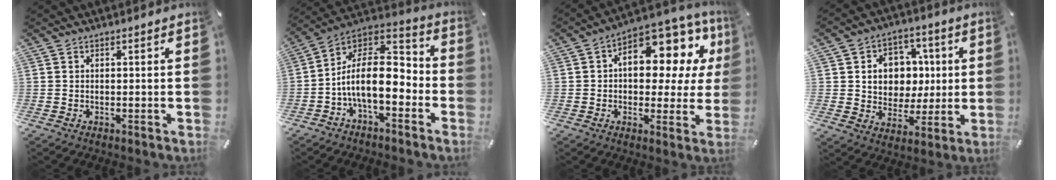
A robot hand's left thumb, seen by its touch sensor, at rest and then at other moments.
{"total": 15.4, "force": [-4.1, 8.5, 12.2], "torque": [-0.225, 0.007, -0.068]}
{"total": 13.5, "force": [4.7, 7.9, 9.9], "torque": [-0.127, -0.041, 0.078]}
{"total": 10.2, "force": [1.1, 9.6, 3.4], "torque": [-0.055, -0.002, 0.028]}